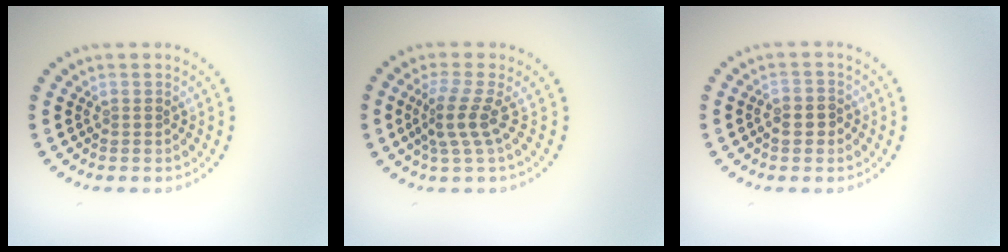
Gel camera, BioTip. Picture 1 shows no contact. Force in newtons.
{"total": 2.9, "press": 2.0, "slide": 2.1}
{"total": 1.5, "press": 1.5, "slide": 0.4}